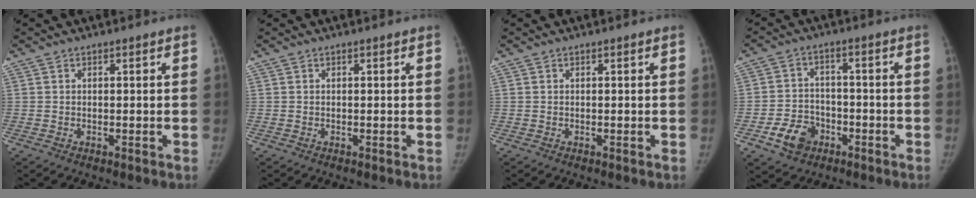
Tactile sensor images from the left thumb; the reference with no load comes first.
{"total": 0.0}
{"total": 0.0}
{"total": 7.5, "force": [-3.8, 5.8, 3.0], "torque": [-0.033, 0.023, -0.062]}